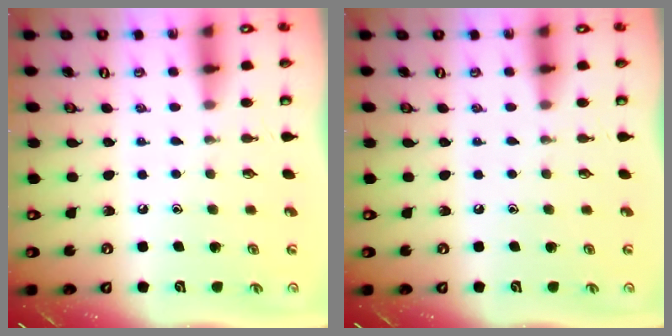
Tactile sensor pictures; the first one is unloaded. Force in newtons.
{"total": 0.0}